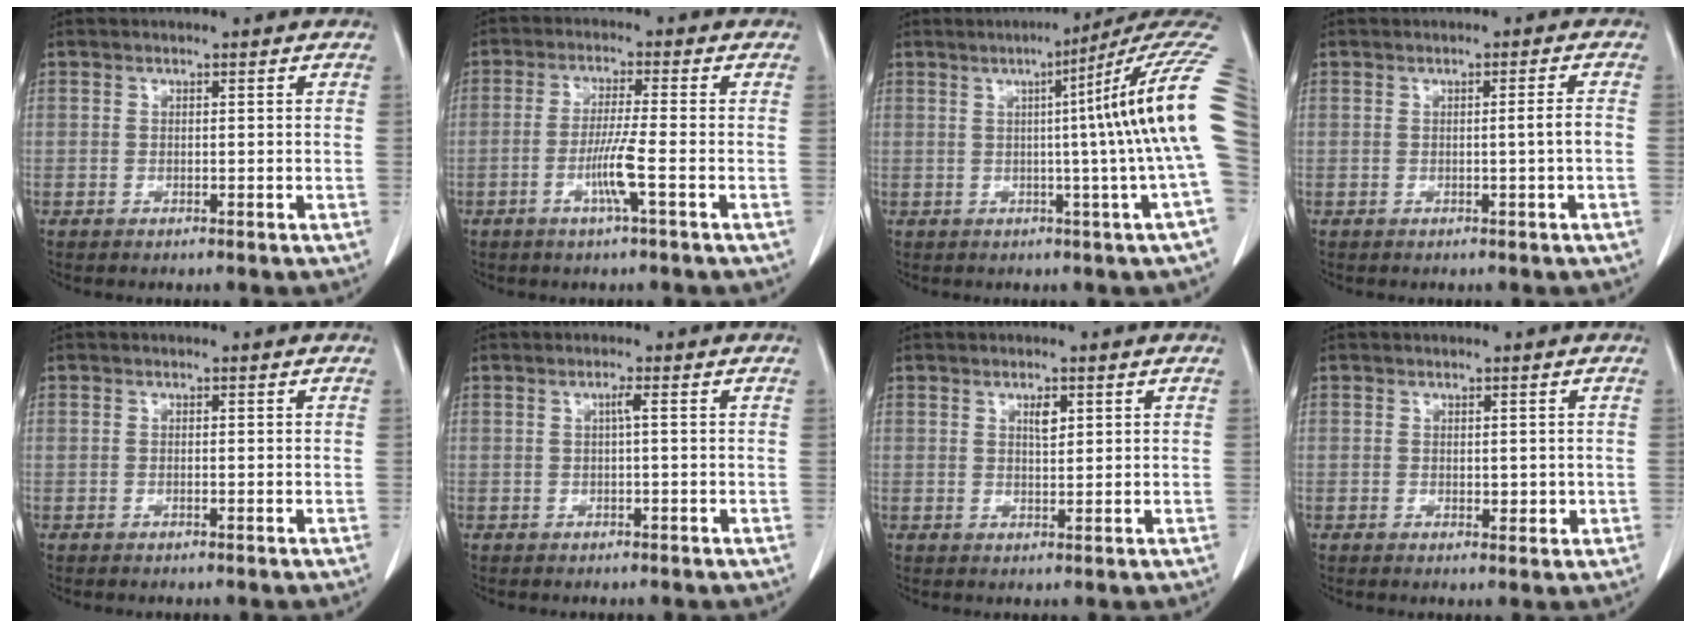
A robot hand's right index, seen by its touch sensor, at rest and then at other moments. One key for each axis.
{"total": 5.1, "fx": -1.8, "fy": -0.8, "fz": 4.7, "tx": -0.090, "ty": -0.010, "tz": -0.039}
{"total": 14.7, "fx": 2.0, "fy": -2.7, "fz": 14.3, "tx": -0.160, "ty": 0.015, "tz": 0.013}
{"total": 1.8, "fx": -0.5, "fy": -0.5, "fz": 1.6, "tx": -0.024, "ty": -0.001, "tz": -0.007}
{"total": 0.0}
{"total": 1.0, "fx": 0.1, "fy": -0.2, "fz": 1.0, "tx": -0.017, "ty": 0.003, "tz": 0.001}
{"total": 2.0, "fx": 0.9, "fy": 0.7, "fz": 1.6, "tx": -0.027, "ty": -0.002, "tz": 0.017}
{"total": 1.7, "fx": 0.1, "fy": 1.1, "fz": 1.3, "tx": -0.014, "ty": -0.004, "tz": 0.004}